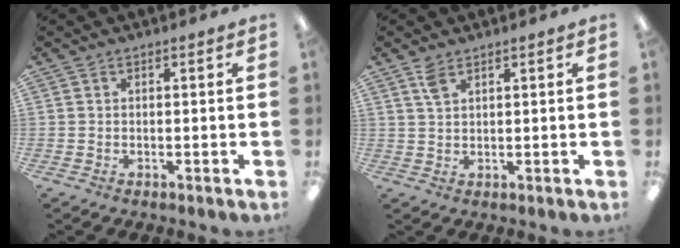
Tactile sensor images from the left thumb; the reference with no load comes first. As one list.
[{"total": 3.2, "force": [2.3, 1.3, 1.9], "torque": [-0.036, -0.004, 0.041]}]